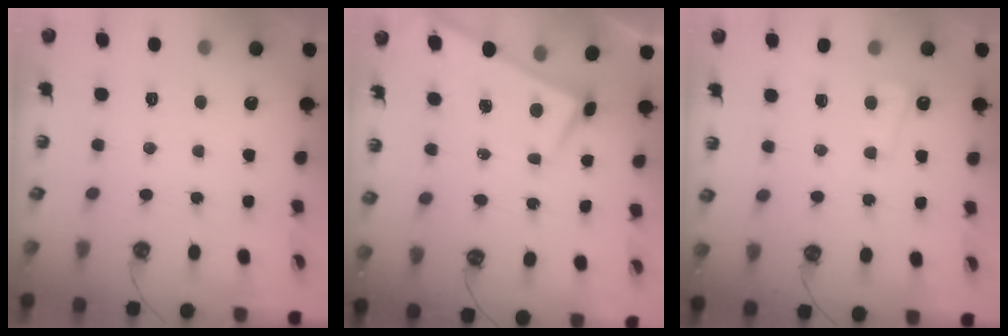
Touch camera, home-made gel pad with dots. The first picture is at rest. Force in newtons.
{"total": 1.4, "press": 1.3, "slide": 0.3}
{"total": 2.4, "press": 2.4, "slide": 0.6}